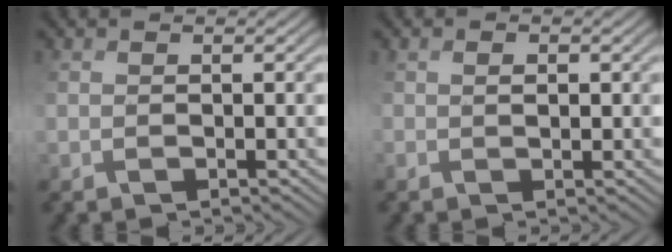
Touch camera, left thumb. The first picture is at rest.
{"total": 1.3, "force": [0.7, 0.8, 0.7], "torque": [-0.017, 0.004, 0.023]}